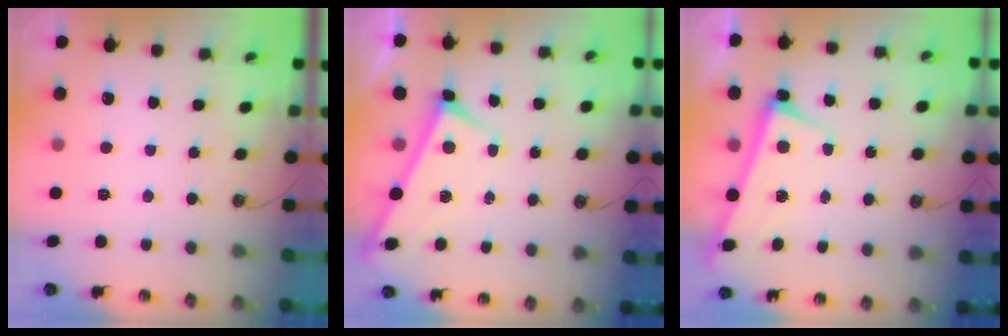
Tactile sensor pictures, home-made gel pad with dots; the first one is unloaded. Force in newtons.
{"total": 2.9, "press": 2.9, "slide": 0.2}
{"total": 2.6, "press": 2.5, "slide": 0.7}